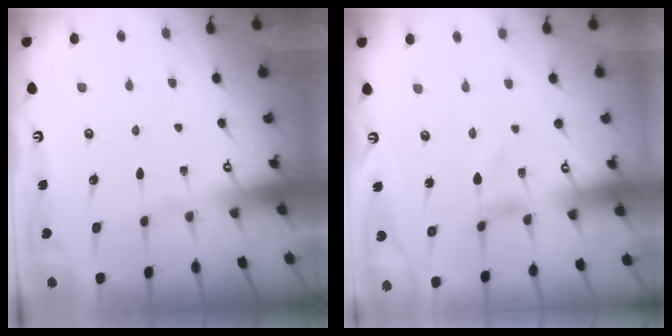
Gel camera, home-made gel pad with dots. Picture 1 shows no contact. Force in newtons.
{"total": 0.8, "press": 0.8, "slide": 0.1}